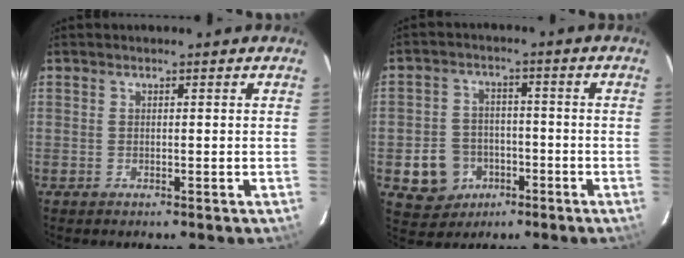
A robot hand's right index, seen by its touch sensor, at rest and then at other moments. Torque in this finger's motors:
{"motor_torque": [-0.09, -0.21, -0.51, -0.21]}